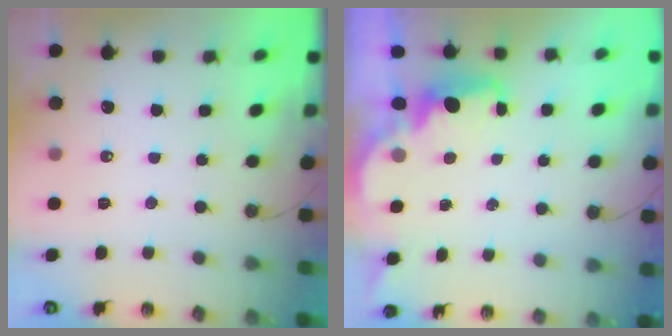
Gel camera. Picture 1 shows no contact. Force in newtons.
{"total": 1.7, "press": 1.6, "slide": 0.5}